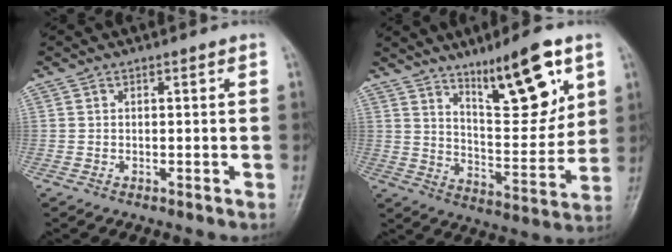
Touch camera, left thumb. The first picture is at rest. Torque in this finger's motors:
{"motor_torque": [0.51, 0.42, 1.40, -1.30, 0.15]}